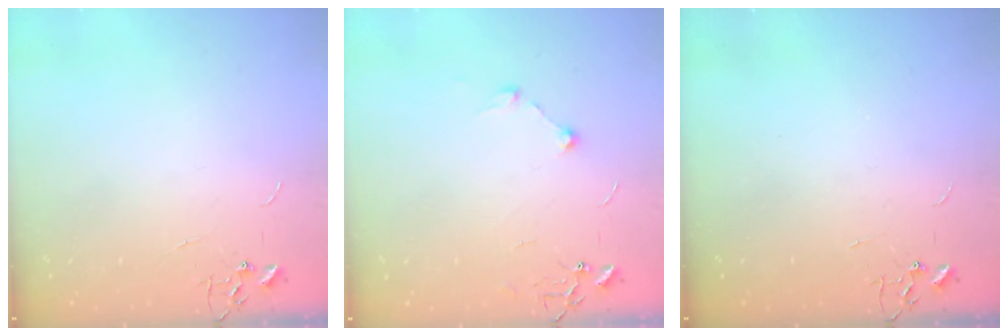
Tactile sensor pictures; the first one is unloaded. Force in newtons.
{"total": 5.9, "press": 5.9, "slide": 0.8}
{"total": 0.0}